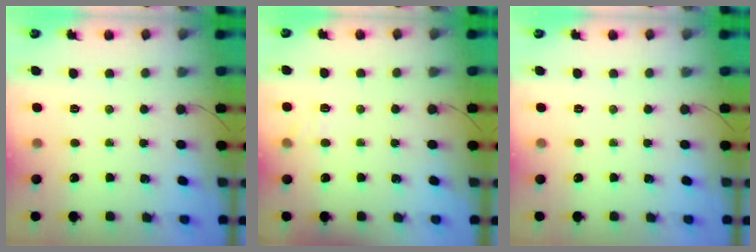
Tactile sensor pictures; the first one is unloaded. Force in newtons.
{"total": 6.5, "press": 6.2, "slide": 1.8}
{"total": 0.0}